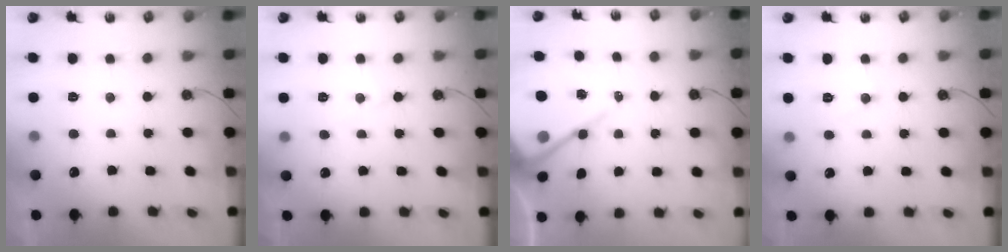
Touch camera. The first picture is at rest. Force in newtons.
{"total": 4.2, "press": 4.2, "slide": 0.5}
{"total": 12.3, "press": 12.2, "slide": 1.0}
{"total": 6.5, "press": 6.5, "slide": 0.5}